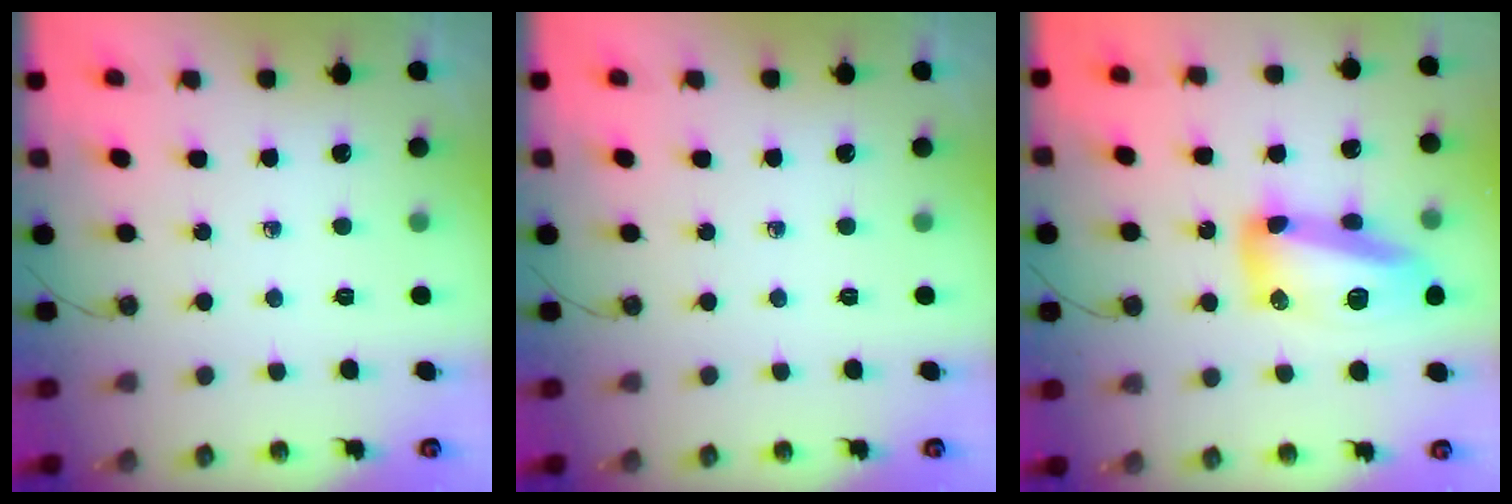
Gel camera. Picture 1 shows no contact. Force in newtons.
{"total": 0.0}
{"total": 16.3, "press": 16.2, "slide": 1.3}